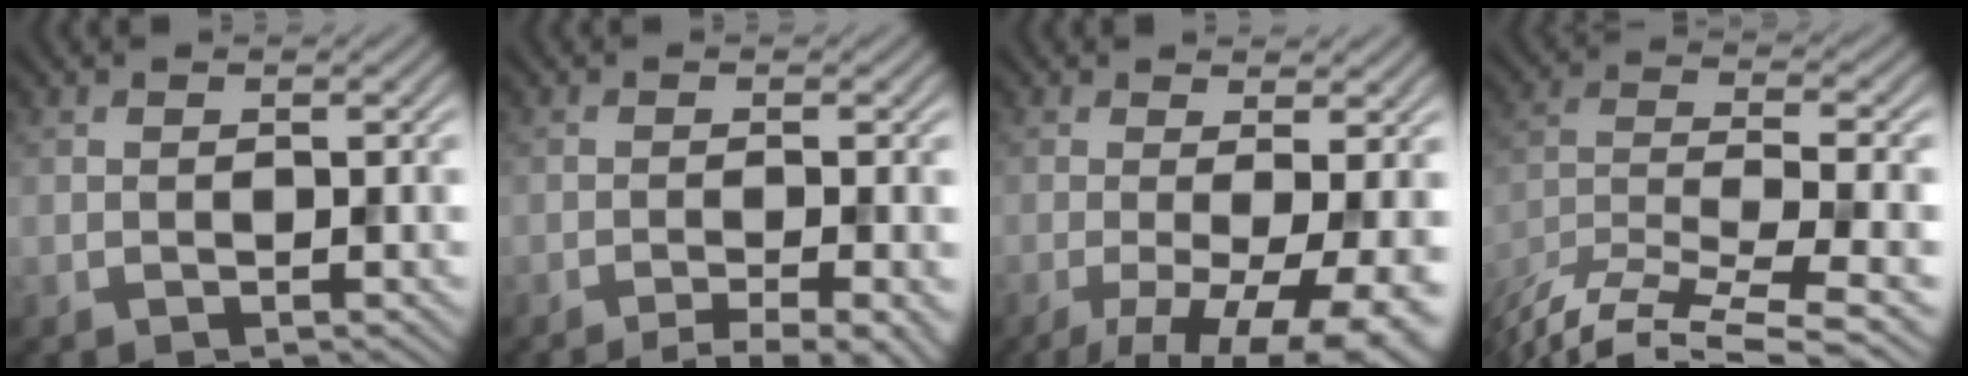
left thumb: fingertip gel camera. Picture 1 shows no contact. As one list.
[{"total": 5.0, "force": [-3.2, 0.9, 3.8], "torque": [-0.043, 0.006, -0.053]}, {"total": 9.8, "force": [-2.9, 2.9, 8.9], "torque": [-0.134, -0.009, -0.035]}, {"total": 12.3, "force": [-9.5, 2.9, 7.3], "torque": [-0.154, -0.016, -0.163]}]